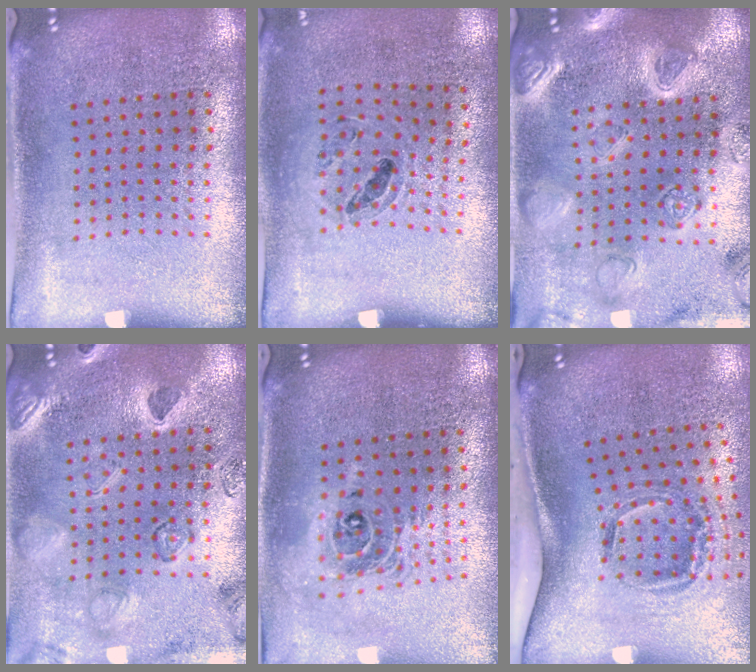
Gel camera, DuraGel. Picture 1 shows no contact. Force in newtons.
{"total": 1.0, "press": 0.9, "slide": 0.4}
{"total": 3.6, "press": 3.3, "slide": 1.4}
{"total": 2.5, "press": 2.3, "slide": 0.8}
{"total": 2.0, "press": 1.5, "slide": 1.3}
{"total": 2.1, "press": 1.2, "slide": 1.7}